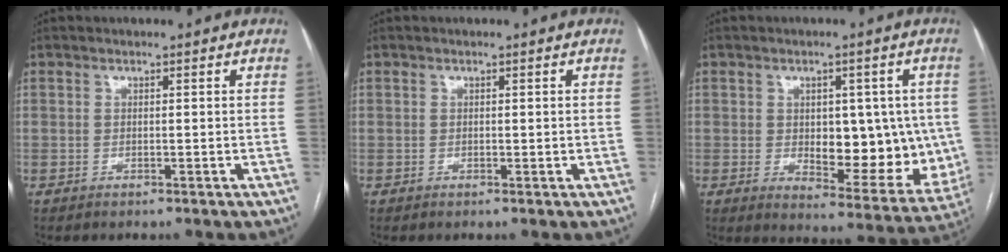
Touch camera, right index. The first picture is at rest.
{"total": 0.0}
{"total": 13.9, "force": [-0.4, 6.6, 12.2], "torque": [-0.151, 0.003, 0.014]}